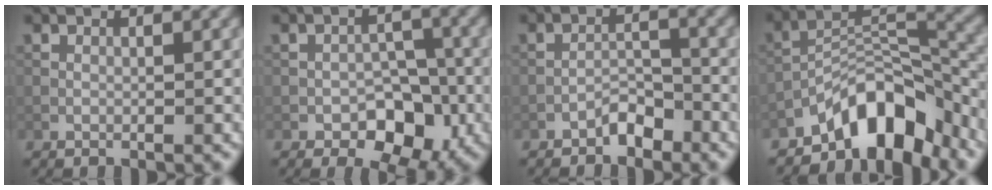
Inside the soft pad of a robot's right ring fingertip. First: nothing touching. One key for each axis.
{"total": 5.6, "fx": -2.4, "fy": 3.6, "fz": 3.6, "tx": -0.035, "ty": -0.001, "tz": -0.040}
{"total": 2.2, "fx": -1.8, "fy": 0.8, "fz": 0.9, "tx": -0.010, "ty": 0.011, "tz": -0.035}
{"total": 8.2, "fx": -6.1, "fy": 3.2, "fz": 4.5, "tx": -0.052, "ty": 0.008, "tz": -0.114}